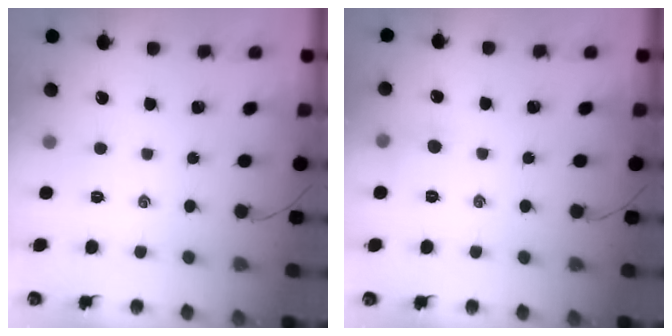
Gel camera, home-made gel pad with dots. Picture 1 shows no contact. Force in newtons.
{"total": 3.9, "press": 3.7, "slide": 1.3}